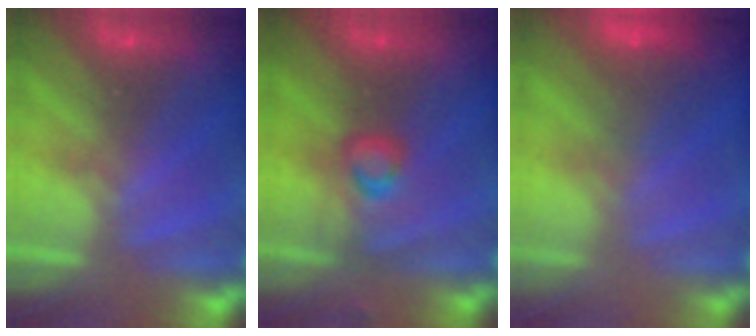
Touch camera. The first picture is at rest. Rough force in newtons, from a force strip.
{"total": 2.7}
{"total": 9.6}